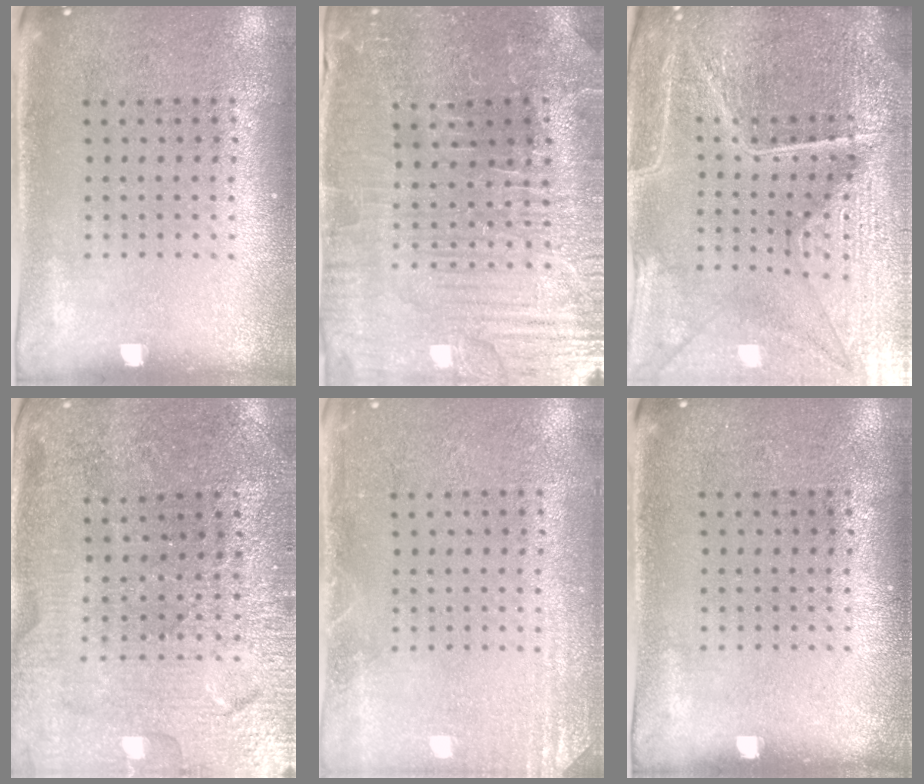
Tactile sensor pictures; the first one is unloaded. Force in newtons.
{"total": 3.7, "press": 3.7, "slide": 0.4}
{"total": 6.2, "press": 5.5, "slide": 2.8}
{"total": 3.1, "press": 3.1, "slide": 0.1}
{"total": 2.0, "press": 2.0, "slide": 0.4}
{"total": 0.0}